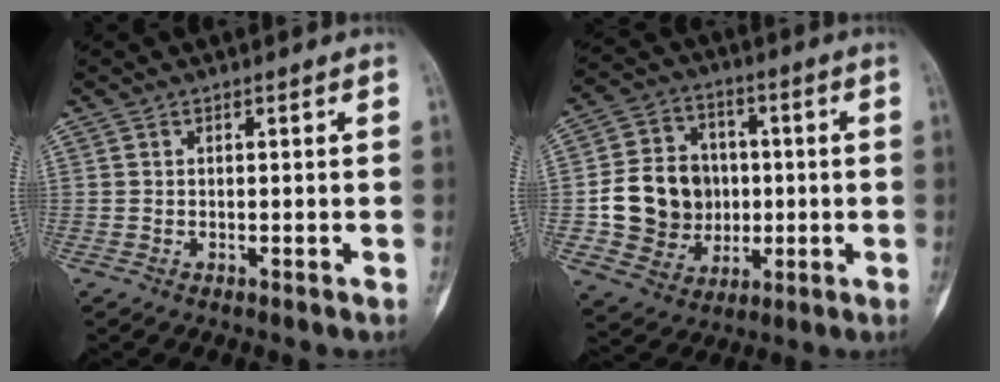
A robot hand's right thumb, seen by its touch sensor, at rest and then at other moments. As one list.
[{"total": 14.9, "force": [-0.6, 13.0, 7.2], "torque": [-0.090, 0.018, 0.002]}]